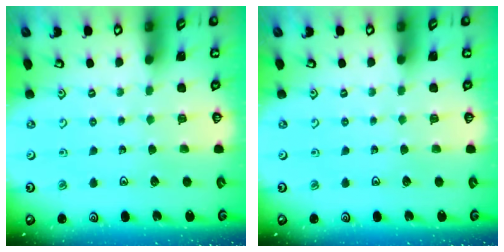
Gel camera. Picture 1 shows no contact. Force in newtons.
{"total": 0.0}